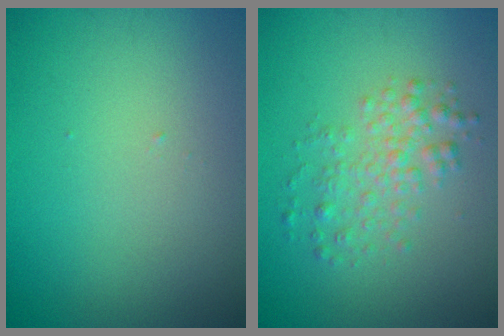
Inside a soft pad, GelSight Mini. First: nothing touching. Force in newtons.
{"total": 2.7, "press": 2.7, "slide": 0.0}